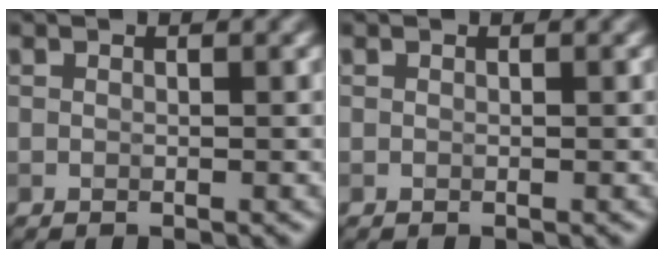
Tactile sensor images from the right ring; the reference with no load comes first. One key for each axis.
{"total": 0.0}